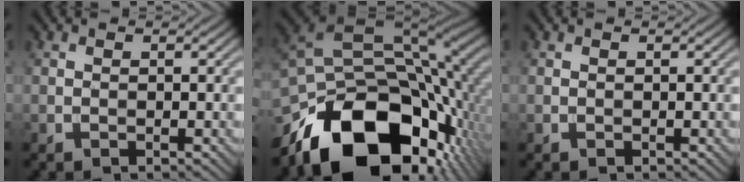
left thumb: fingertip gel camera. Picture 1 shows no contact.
{"total": 18.9, "force": [-9.1, 10.6, 12.8], "torque": [-0.236, -0.039, -0.145]}
{"total": 0.0}